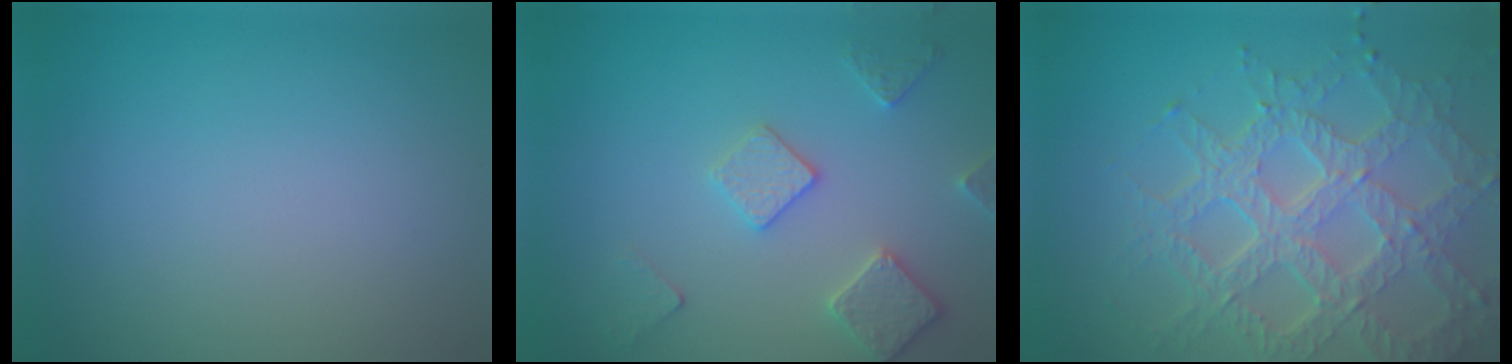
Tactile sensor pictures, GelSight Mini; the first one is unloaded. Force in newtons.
{"total": 3.3, "press": 3.1, "slide": 1.3}
{"total": 7.9, "press": 5.6, "slide": 5.5}